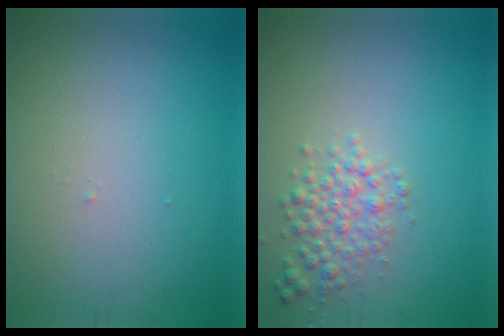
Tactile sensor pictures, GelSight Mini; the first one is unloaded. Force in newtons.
{"total": 2.8, "press": 2.8, "slide": 0.1}